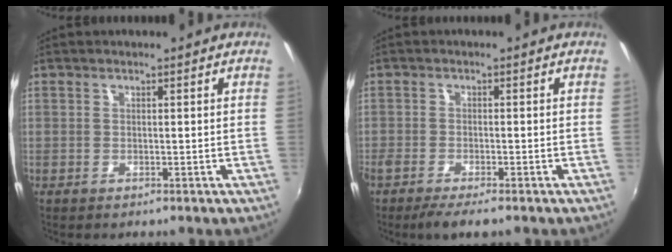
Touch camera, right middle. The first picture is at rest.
{"total": 4.3, "force": [-3.4, 0.5, 2.6], "torque": [-0.065, -0.018, -0.064]}